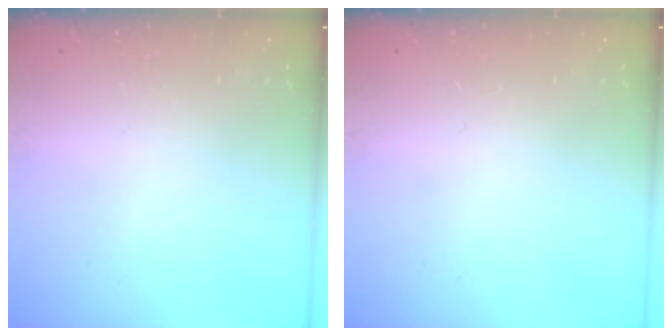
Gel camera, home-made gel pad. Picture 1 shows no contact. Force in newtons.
{"total": 0.0}